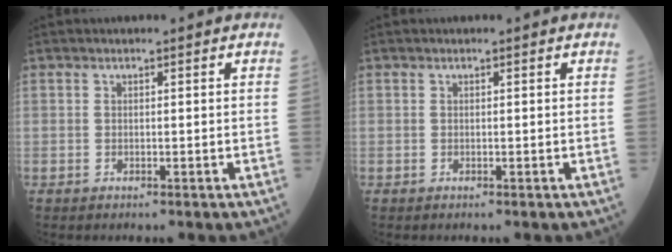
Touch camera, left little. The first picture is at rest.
{"total": 0.0}